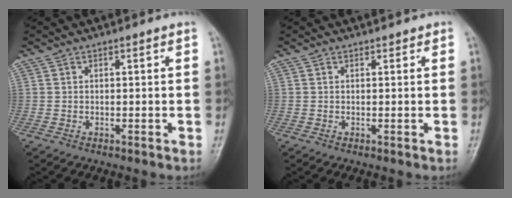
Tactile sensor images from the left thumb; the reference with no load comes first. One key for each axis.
{"total": 0.6, "fx": 0.5, "fy": 0.4, "fz": 0.1, "tx": 0.001, "ty": -0.002, "tz": 0.004}